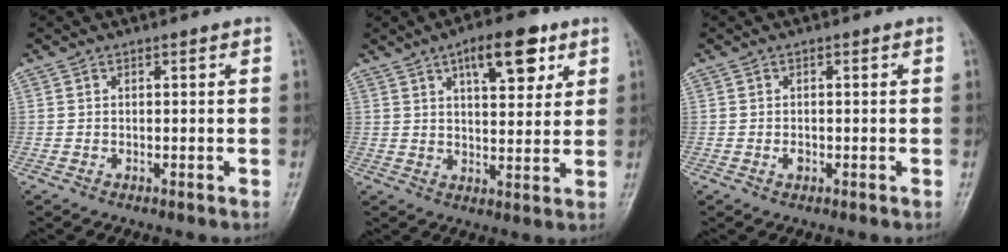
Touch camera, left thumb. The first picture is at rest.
{"total": 10.7, "force": [5.4, 4.6, 8.0], "torque": [-0.093, -0.022, 0.079]}
{"total": 1.3, "force": [-0.4, 0.9, 0.8], "torque": [-0.011, 0.001, -0.007]}